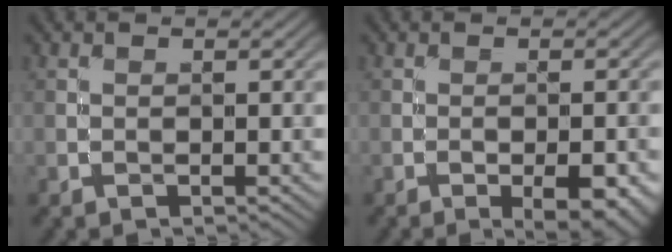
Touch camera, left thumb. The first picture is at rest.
{"total": 5.9, "force": [-2.7, 2.2, 4.7], "torque": [-0.065, 0.005, -0.026]}